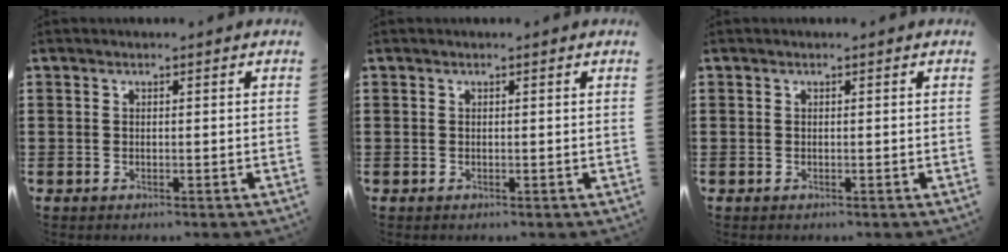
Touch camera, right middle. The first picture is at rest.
{"total": 0.0}
{"total": 0.0}